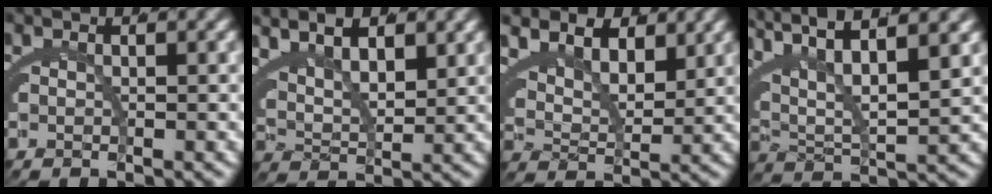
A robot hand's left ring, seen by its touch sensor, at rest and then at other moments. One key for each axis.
{"total": 8.8, "fx": 4.1, "fy": 5.8, "fz": 5.3, "tx": -0.098, "ty": 0.015, "tz": 0.053}
{"total": 7.1, "fx": 3.3, "fy": 4.8, "fz": 3.9, "tx": -0.089, "ty": -0.012, "tz": 0.054}
{"total": 9.7, "fx": 4.3, "fy": 5.6, "fz": 6.7, "tx": -0.141, "ty": -0.002, "tz": 0.066}